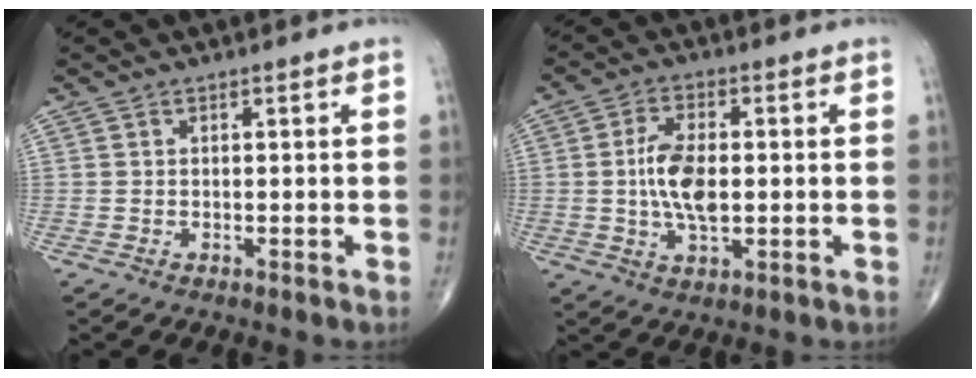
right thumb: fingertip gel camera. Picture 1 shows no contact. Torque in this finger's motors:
{"motor_torque": [1.18, 1.07, 1.17, 0.20, 0.08]}